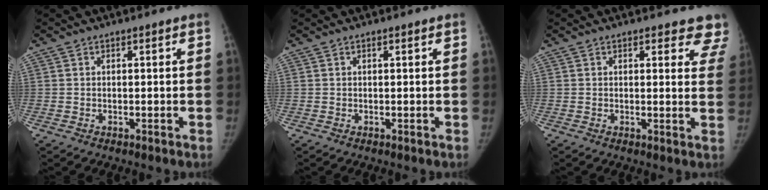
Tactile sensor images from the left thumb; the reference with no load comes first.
{"total": 0.0}
{"total": 6.8, "force": [6.0, 2.5, 2.1], "torque": [0.022, -0.026, 0.041]}